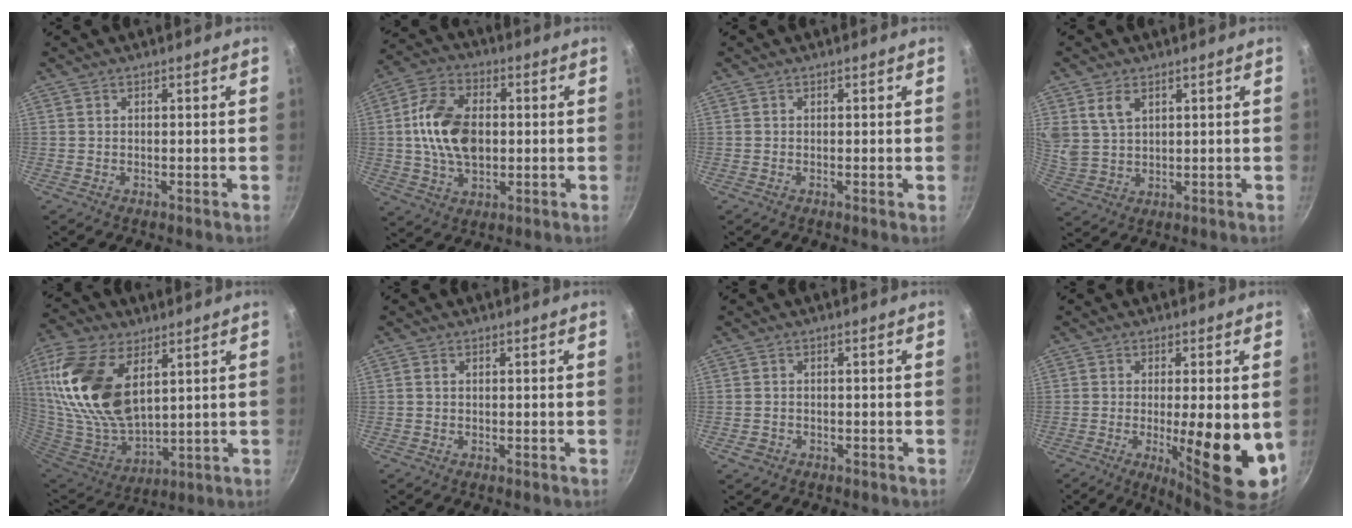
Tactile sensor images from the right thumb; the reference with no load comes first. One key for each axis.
{"total": 14.0, "fx": 0.5, "fy": 9.1, "fz": 10.7, "tx": -0.179, "ty": 0.015, "tz": 0.001}
{"total": 0.0}
{"total": 6.0, "fx": 2.7, "fy": 4.0, "fz": 3.6, "tx": -0.060, "ty": -0.012, "tz": 0.063}
{"total": 22.2, "fx": 7.8, "fy": 12.5, "fz": 16.6, "tx": -0.325, "ty": -0.038, "tz": 0.157}
{"total": 0.6, "fx": 0.0, "fy": 0.5, "fz": 0.3, "tx": -0.004, "ty": 0.004, "tz": -0.002}
{"total": 1.8, "fx": -1.1, "fy": 1.3, "fz": 0.6, "tx": -0.014, "ty": 0.014, "tz": -0.017}
{"total": 13.4, "fx": -2.3, "fy": 3.3, "fz": 12.8, "tx": -0.176, "ty": -0.006, "tz": -0.024}